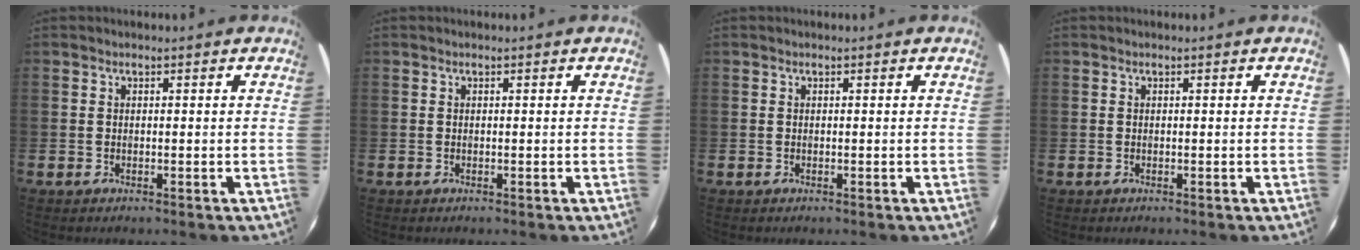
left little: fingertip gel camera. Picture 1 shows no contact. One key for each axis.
{"total": 0.0}
{"total": 0.0}
{"total": 0.0}